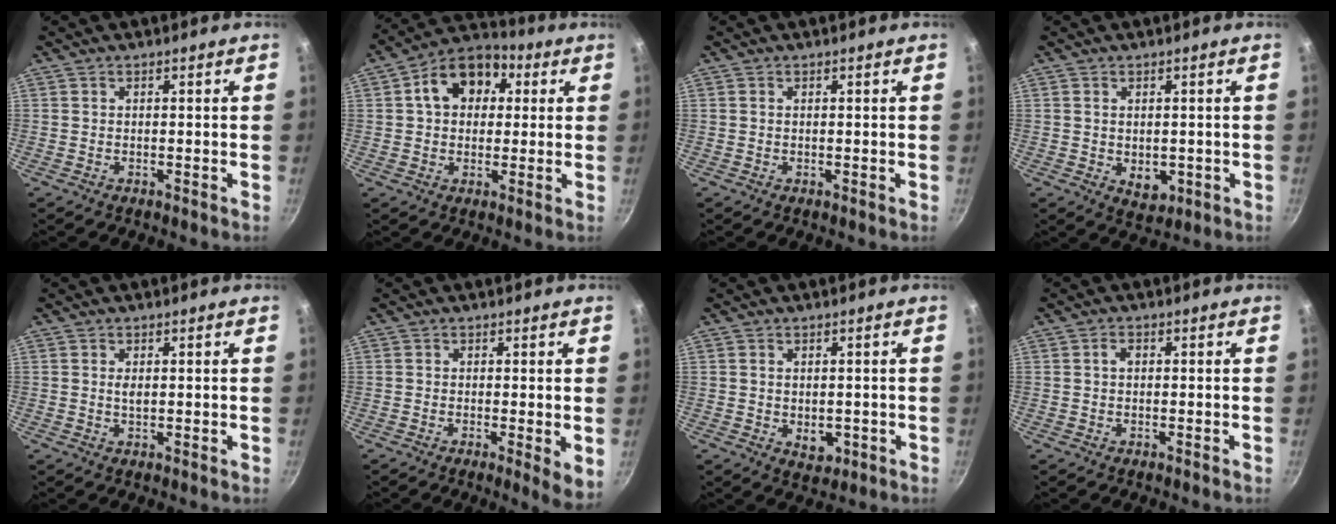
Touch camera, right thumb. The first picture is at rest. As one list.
[{"total": 12.4, "force": [3.0, 9.3, 7.7], "torque": [-0.086, 0.022, 0.029]}, {"total": 0.0}, {"total": 4.5, "force": [-0.4, 3.2, 3.1], "torque": [-0.040, -0.009, 0.000]}, {"total": 1.5, "force": [0.4, 0.7, 1.3], "torque": [-0.023, -0.001, 0.006]}, {"total": 4.4, "force": [-0.1, 1.3, 4.2], "torque": [-0.054, -0.016, -0.003]}, {"total": 3.9, "force": [-0.4, 2.8, 2.7], "torque": [-0.036, -0.007, -0.001]}, {"total": 1.6, "force": [0.3, 1.1, 1.1], "torque": [-0.017, 0.005, 0.003]}]